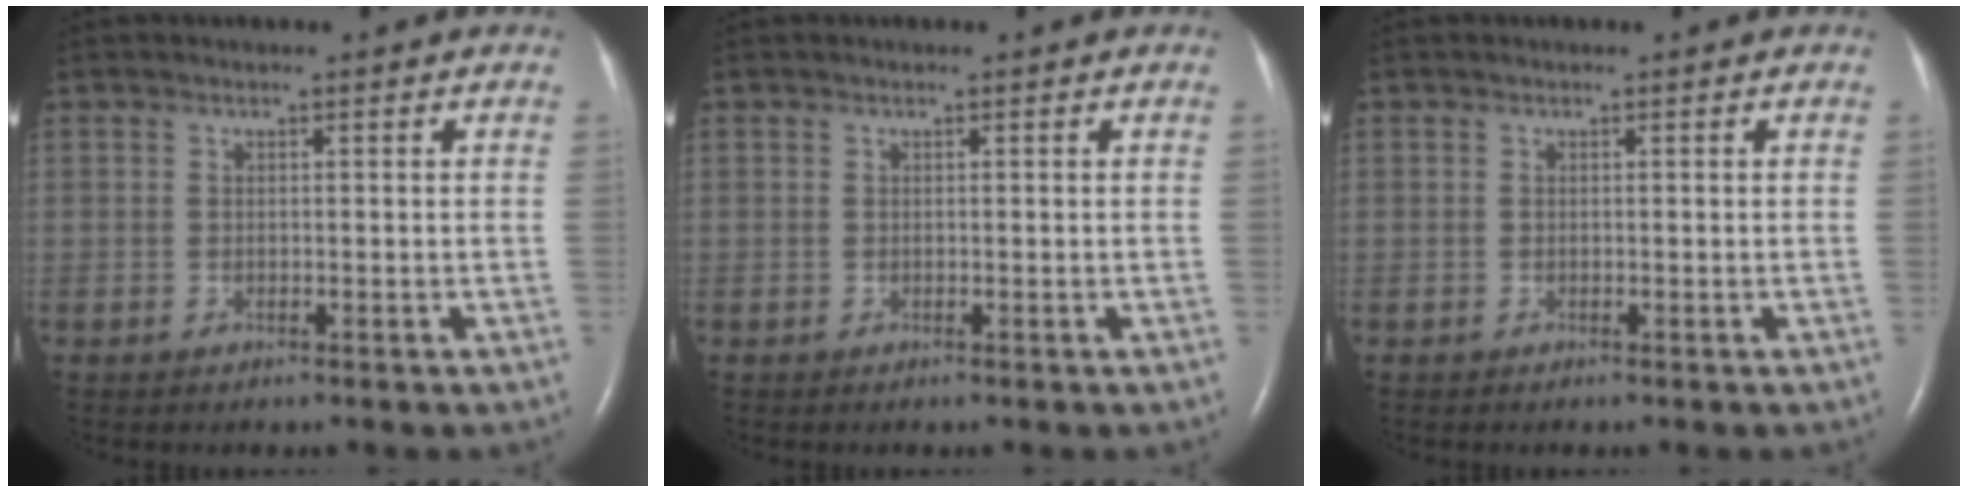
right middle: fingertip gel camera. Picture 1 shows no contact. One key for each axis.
{"total": 0.0}
{"total": 0.0}